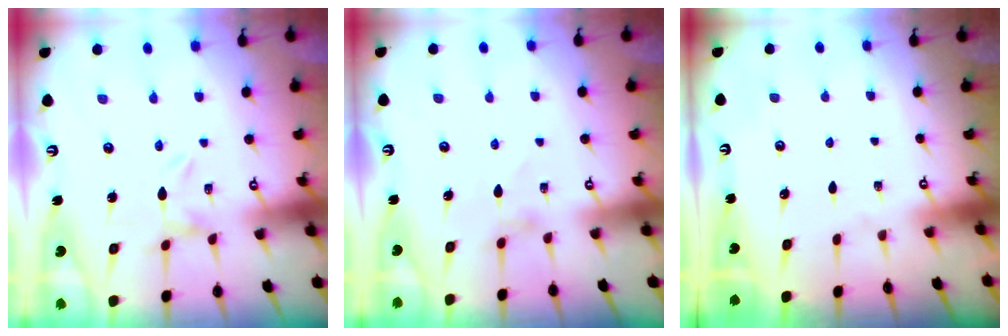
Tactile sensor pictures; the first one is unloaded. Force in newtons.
{"total": 2.9, "press": 2.9, "slide": 0.4}
{"total": 0.0}